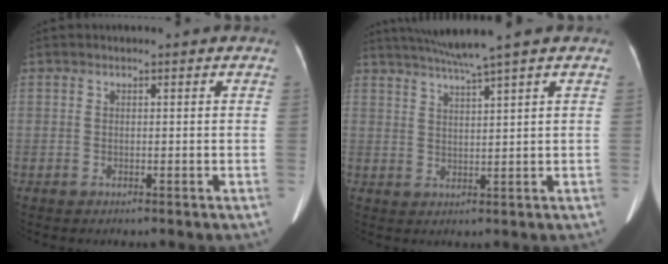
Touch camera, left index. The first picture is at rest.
{"total": 6.1, "force": [4.9, -1.7, 3.2], "torque": [-0.056, 0.006, 0.089]}